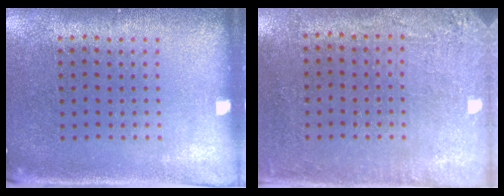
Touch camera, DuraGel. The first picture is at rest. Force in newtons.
{"total": 2.8, "press": 2.3, "slide": 1.6}